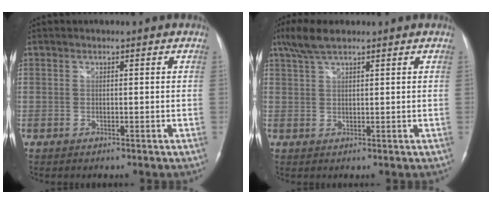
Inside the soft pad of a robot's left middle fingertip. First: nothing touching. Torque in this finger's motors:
{"motor_torque": [0.47, -0.15, -0.03, 0.04]}